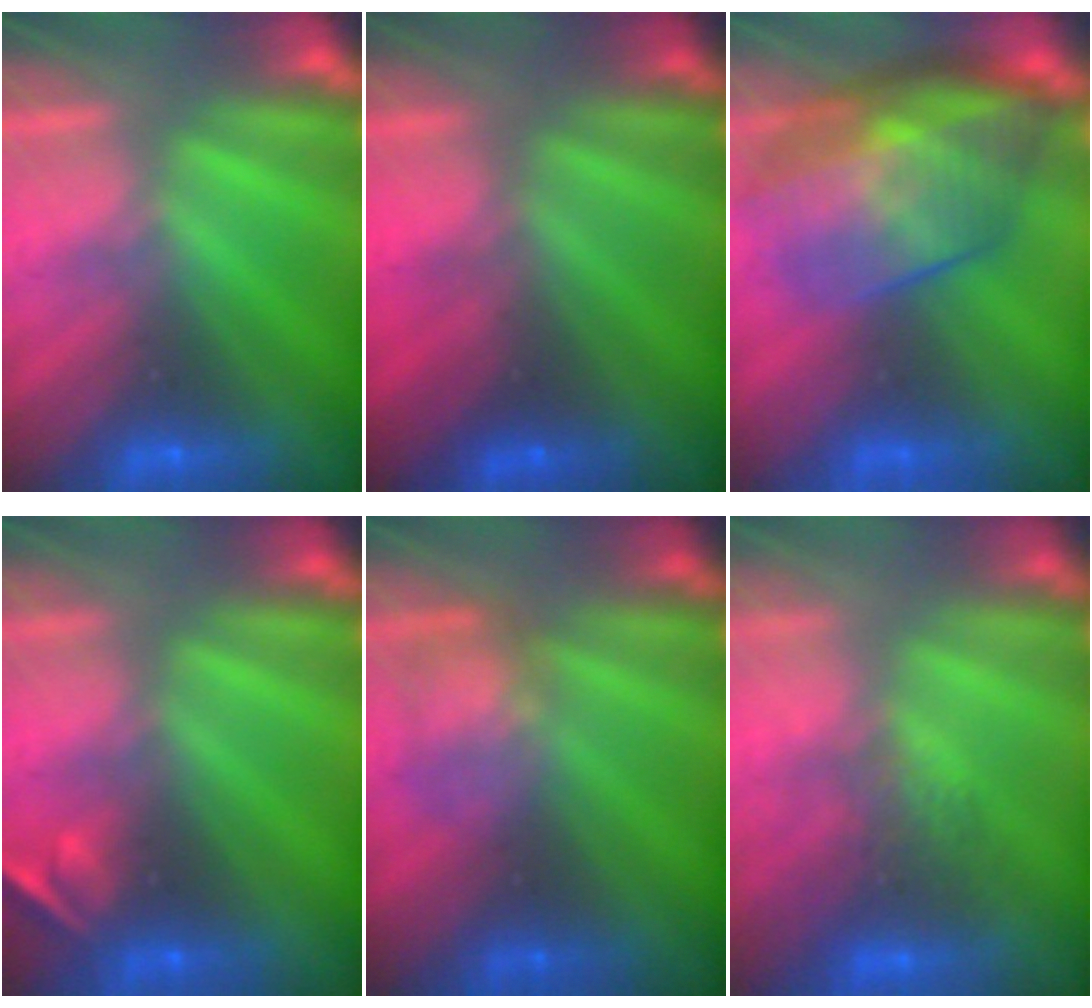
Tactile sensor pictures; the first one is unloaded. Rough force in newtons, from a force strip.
{"total": 2.2}
{"total": 10.6}
{"total": 2.1}
{"total": 2.3}
{"total": 2.7}